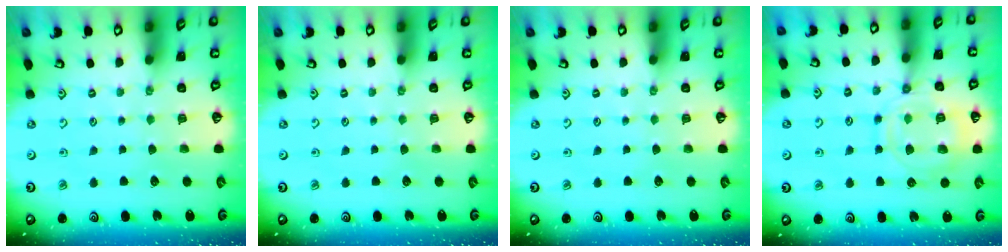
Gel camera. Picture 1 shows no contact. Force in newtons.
{"total": 0.0}
{"total": 0.0}
{"total": 12.7, "press": 12.7, "slide": 1.2}